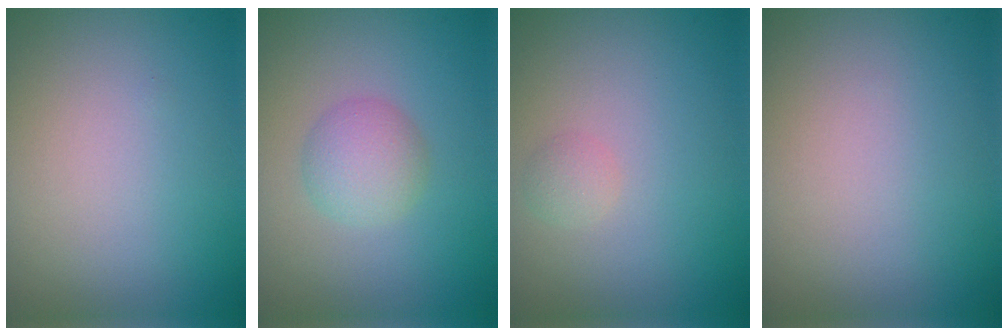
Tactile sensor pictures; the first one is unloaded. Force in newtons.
{"total": 2.6, "press": 2.6, "slide": 0.0}
{"total": 1.0, "press": 1.0, "slide": 0.1}
{"total": 0.0}